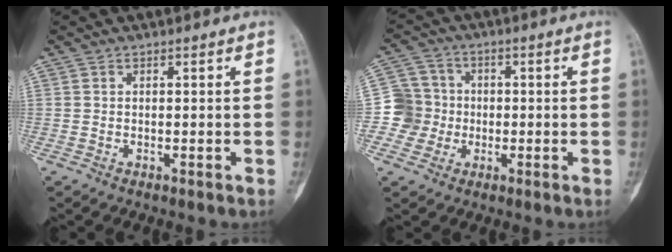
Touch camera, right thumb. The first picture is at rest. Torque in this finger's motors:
{"motor_torque": [0.23, 0.06, 0.01, -0.10, -0.04]}